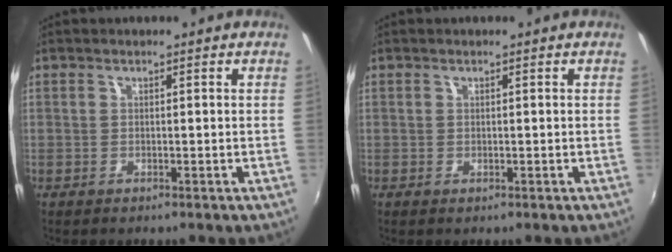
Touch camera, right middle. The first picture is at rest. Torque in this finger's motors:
{"motor_torque": [-0.18, 0.11, 0.02, 0.01]}